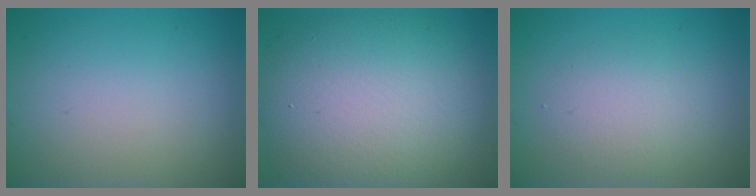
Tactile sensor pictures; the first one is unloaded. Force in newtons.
{"total": 11.2, "press": 11.2, "slide": 0.4}
{"total": 2.6, "press": 2.6, "slide": 0.1}